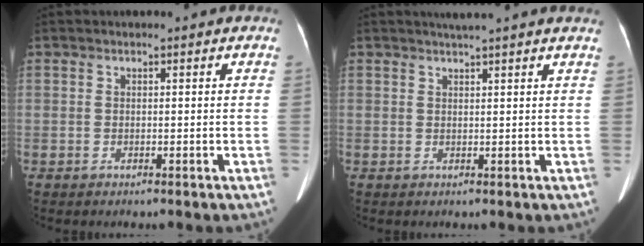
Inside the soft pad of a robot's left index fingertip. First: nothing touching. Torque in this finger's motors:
{"motor_torque": [0.21, -0.42, -0.01, 0.03]}